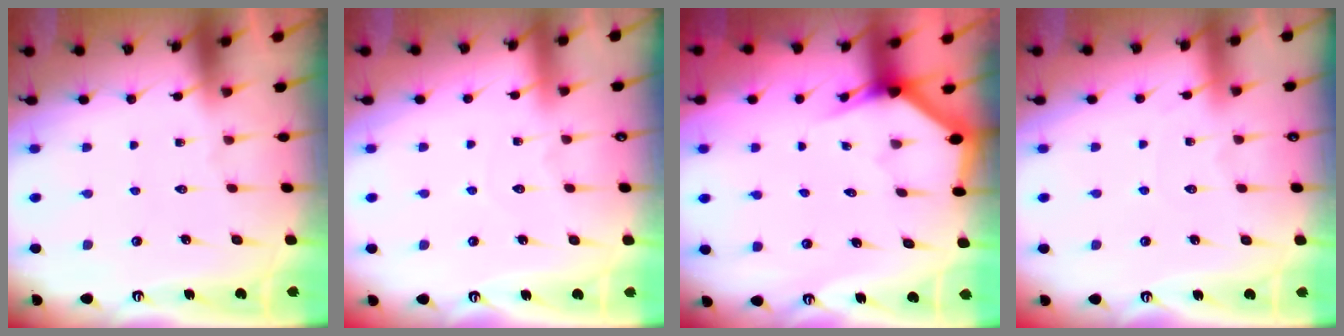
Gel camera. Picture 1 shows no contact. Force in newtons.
{"total": 2.7, "press": 2.7, "slide": 0.4}
{"total": 3.0, "press": 3.0, "slide": 0.1}
{"total": 3.0, "press": 2.9, "slide": 0.4}